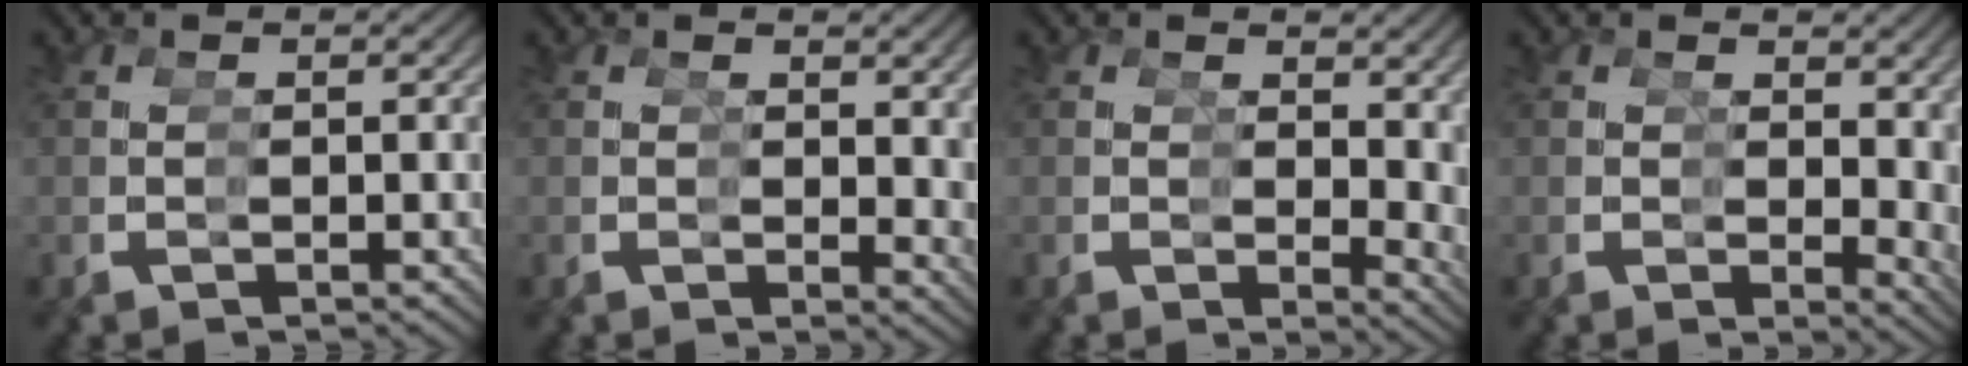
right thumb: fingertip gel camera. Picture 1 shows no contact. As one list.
[{"total": 1.6, "force": [1.0, 0.8, 1.0], "torque": [0.007, 0.000, 0.010]}, {"total": 3.2, "force": [1.1, 1.9, 2.3], "torque": [-0.004, -0.009, 0.014]}, {"total": 2.8, "force": [1.0, 1.6, 2.1], "torque": [-0.005, -0.008, 0.012]}]